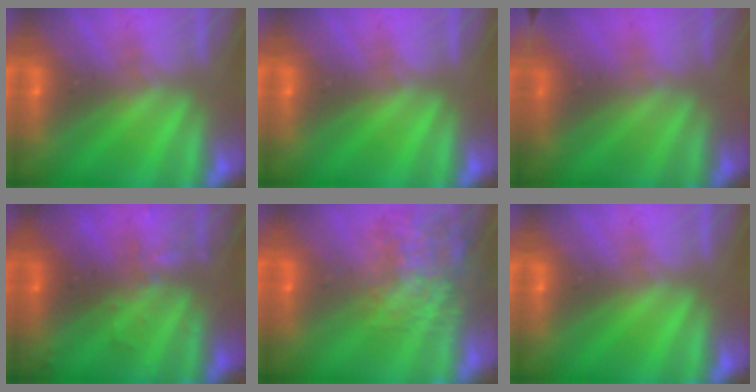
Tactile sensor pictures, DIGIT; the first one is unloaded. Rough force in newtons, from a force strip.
{"total": 0.0}
{"total": 2.8}
{"total": 3.2}
{"total": 7.5}
{"total": 0.0}